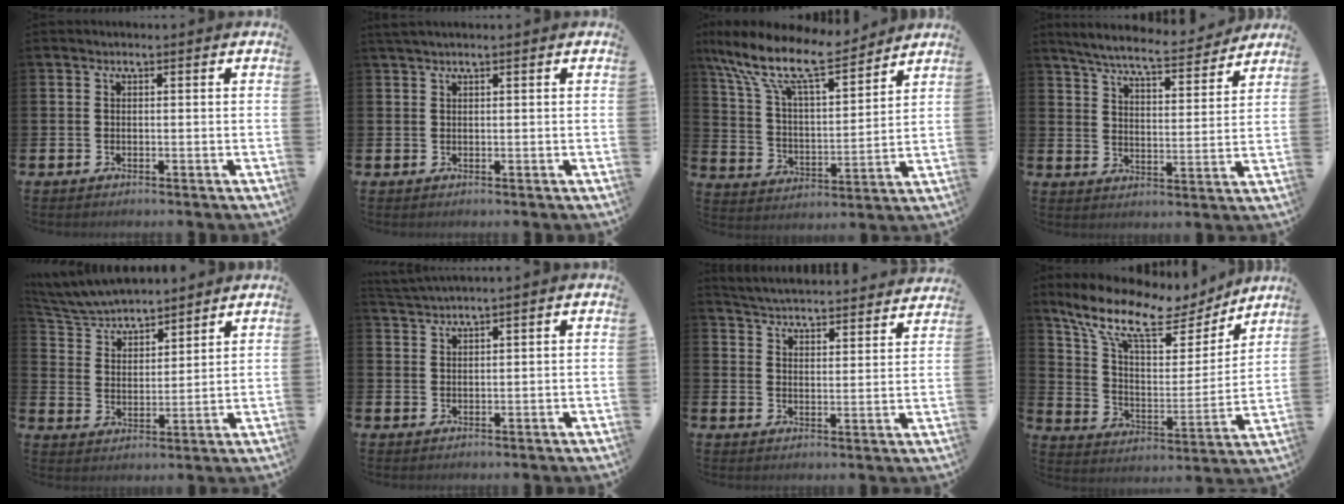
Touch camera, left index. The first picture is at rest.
{"total": 1.0, "force": [0.9, -0.1, 0.5], "torque": [-0.015, 0.004, 0.017]}
{"total": 12.8, "force": [10.7, 3.5, 6.1], "torque": [-0.156, -0.057, 0.188]}
{"total": 7.0, "force": [6.7, 0.5, 2.2], "torque": [-0.063, -0.046, 0.113]}
{"total": 6.6, "force": [6.4, 1.1, 1.1], "torque": [-0.052, -0.040, 0.113]}
{"total": 2.0, "force": [2.0, -0.6, -0.1], "torque": [-0.006, -0.005, 0.039]}
{"total": 5.0, "force": [5.0, 0.4, 0.1], "torque": [-0.020, -0.045, 0.086]}
{"total": 12.1, "force": [10.0, 4.1, 5.5], "torque": [-0.148, -0.053, 0.172]}